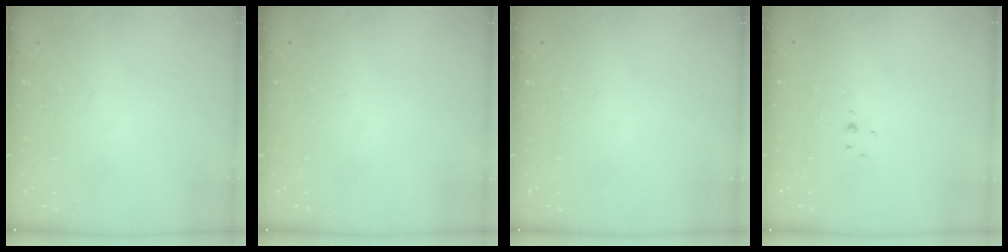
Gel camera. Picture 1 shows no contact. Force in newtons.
{"total": 0.0}
{"total": 0.0}
{"total": 2.9, "press": 2.8, "slide": 0.9}